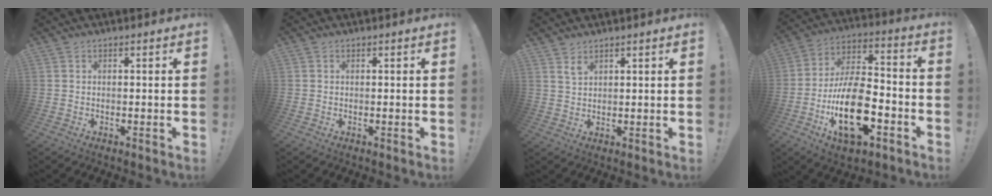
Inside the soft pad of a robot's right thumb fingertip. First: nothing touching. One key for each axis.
{"total": 0.0}
{"total": 3.1, "fx": 2.5, "fy": 1.4, "fz": 1.2, "tx": -0.012, "ty": -0.019, "tz": 0.045}
{"total": 21.6, "fx": -8.0, "fy": 10.7, "fz": 16.9, "tx": -0.301, "ty": 0.042, "tz": -0.130}